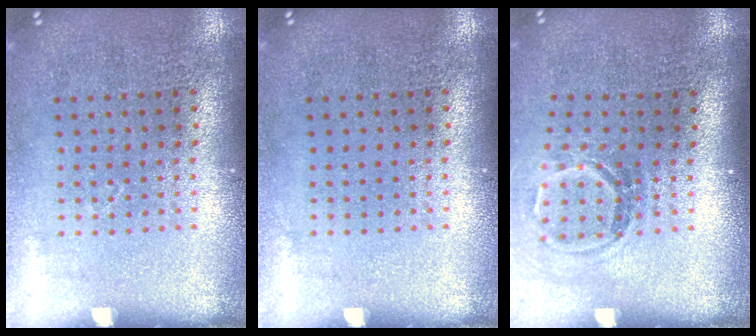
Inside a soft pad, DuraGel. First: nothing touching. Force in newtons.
{"total": 0.0}
{"total": 1.7, "press": 1.1, "slide": 1.3}